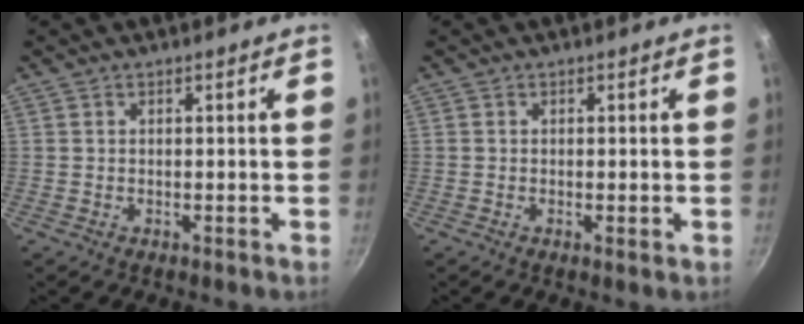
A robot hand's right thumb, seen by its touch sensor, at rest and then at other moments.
{"total": 1.0, "force": [-0.2, 0.2, 0.9], "torque": [-0.016, -0.002, -0.005]}